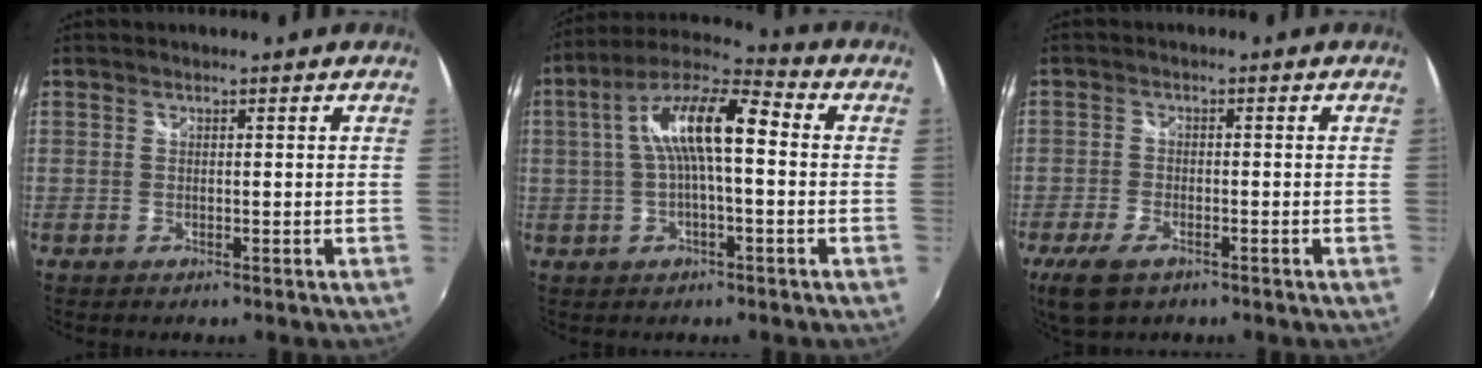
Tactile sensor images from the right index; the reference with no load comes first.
{"total": 12.8, "force": [0.7, 3.5, 12.3], "torque": [-0.232, 0.026, 0.008]}
{"total": 6.8, "force": [-4.3, 3.2, 4.2], "torque": [-0.109, -0.018, -0.078]}